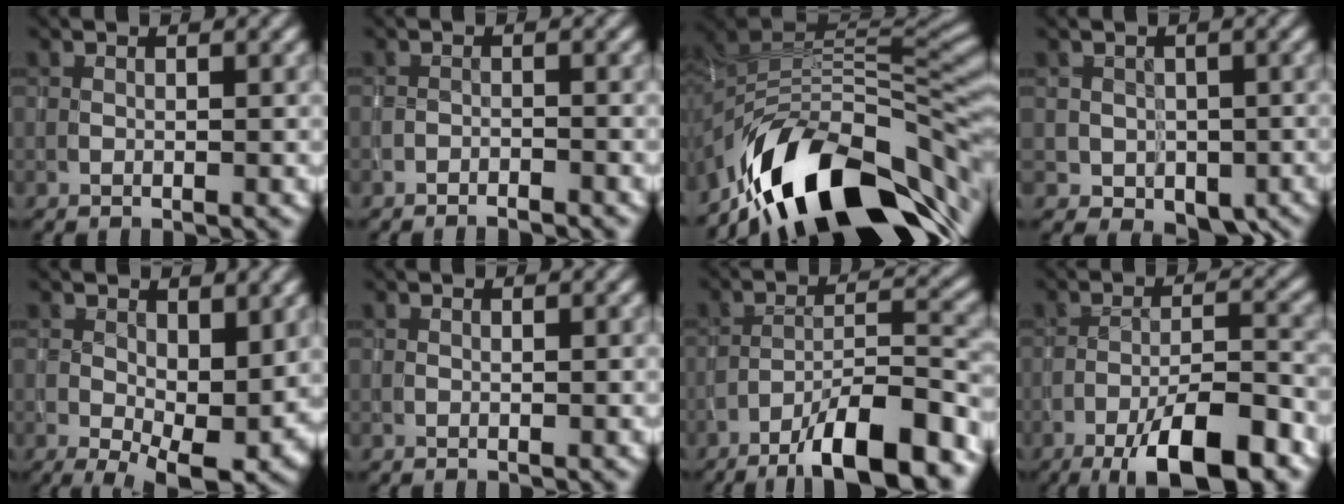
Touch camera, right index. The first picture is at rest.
{"total": 1.5, "force": [-1.5, 0.1, 0.2], "torque": [-0.004, 0.001, -0.024]}
{"total": 13.8, "force": [-7.2, 6.0, 10.1], "torque": [-0.170, 0.013, -0.114]}
{"total": 3.2, "force": [-0.7, 2.8, 1.4], "torque": [-0.015, -0.005, -0.008]}
{"total": 7.7, "force": [-0.9, 4.4, 6.3], "torque": [-0.096, -0.026, 0.000]}
{"total": 0.0}
{"total": 10.0, "force": [-7.1, 2.0, 6.8], "torque": [-0.101, 0.019, -0.118]}
{"total": 8.9, "force": [-5.5, 2.1, 6.7], "torque": [-0.103, 0.006, -0.092]}